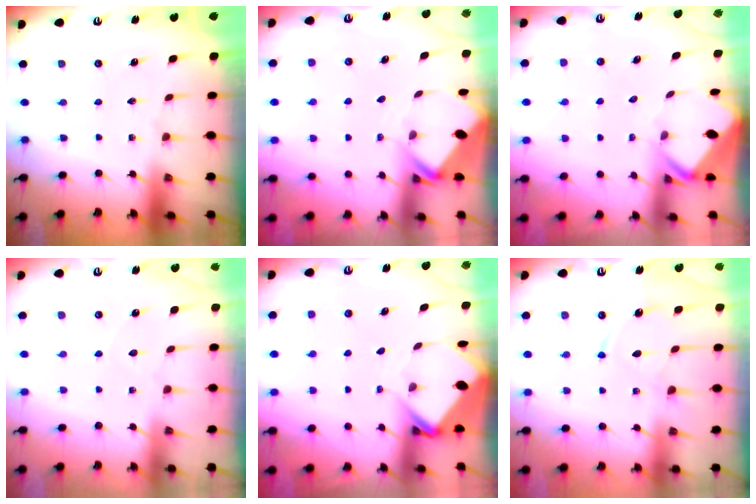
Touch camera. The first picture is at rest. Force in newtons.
{"total": 2.7, "press": 2.7, "slide": 0.2}
{"total": 2.6, "press": 2.6, "slide": 0.1}
{"total": 4.3, "press": 4.2, "slide": 0.6}
{"total": 3.5, "press": 3.5, "slide": 0.3}
{"total": 10.7, "press": 10.6, "slide": 1.1}